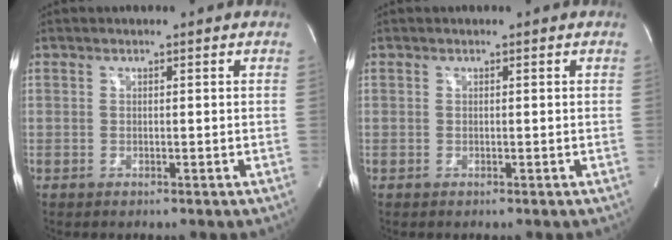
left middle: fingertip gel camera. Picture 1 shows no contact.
{"total": 0.0}